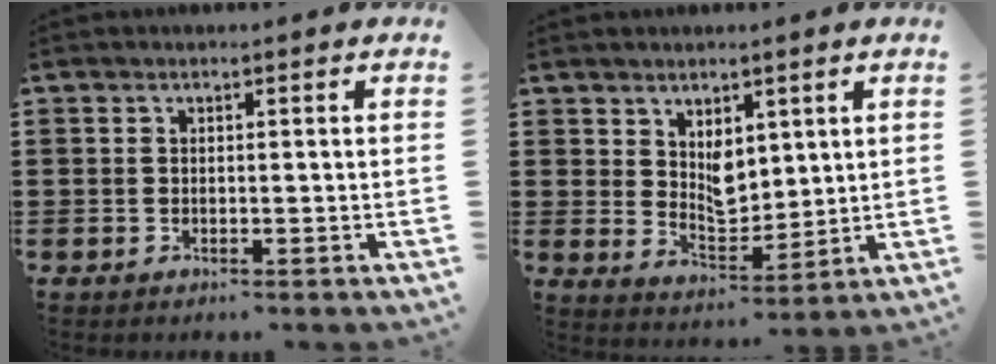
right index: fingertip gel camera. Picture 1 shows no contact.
{"total": 5.1, "force": [2.7, 3.2, 2.8], "torque": [-0.057, -0.004, 0.050]}